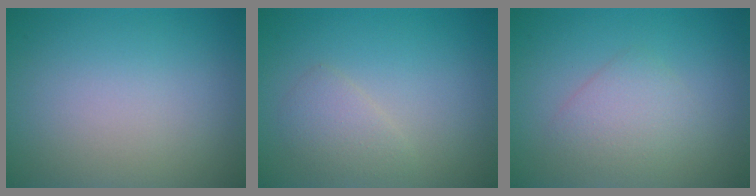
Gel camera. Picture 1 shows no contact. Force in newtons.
{"total": 1.7, "press": 1.7, "slide": 0.1}
{"total": 2.2, "press": 2.2, "slide": 0.1}